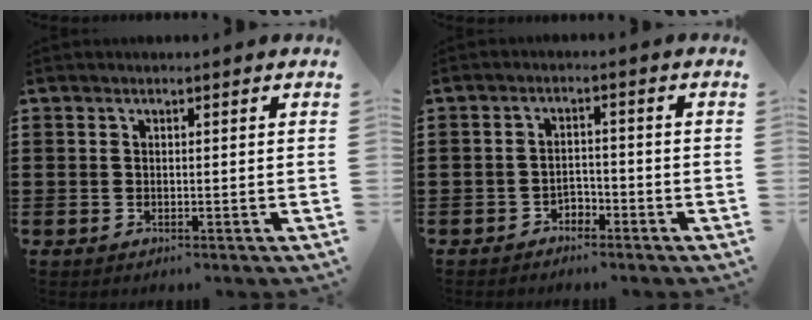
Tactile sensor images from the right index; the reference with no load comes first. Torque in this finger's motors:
{"motor_torque": [0.28, -0.12, 0.11, 0.00]}